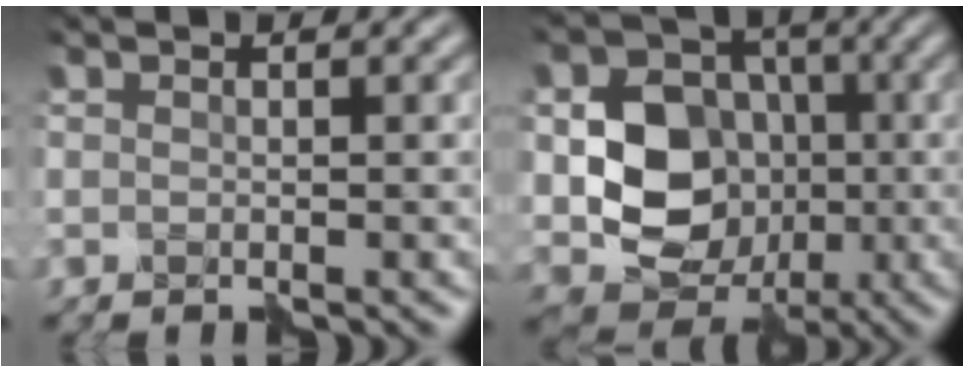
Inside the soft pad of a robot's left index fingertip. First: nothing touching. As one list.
[{"total": 7.5, "force": [-0.6, 6.4, 3.9], "torque": [-0.065, -0.006, -0.014]}]